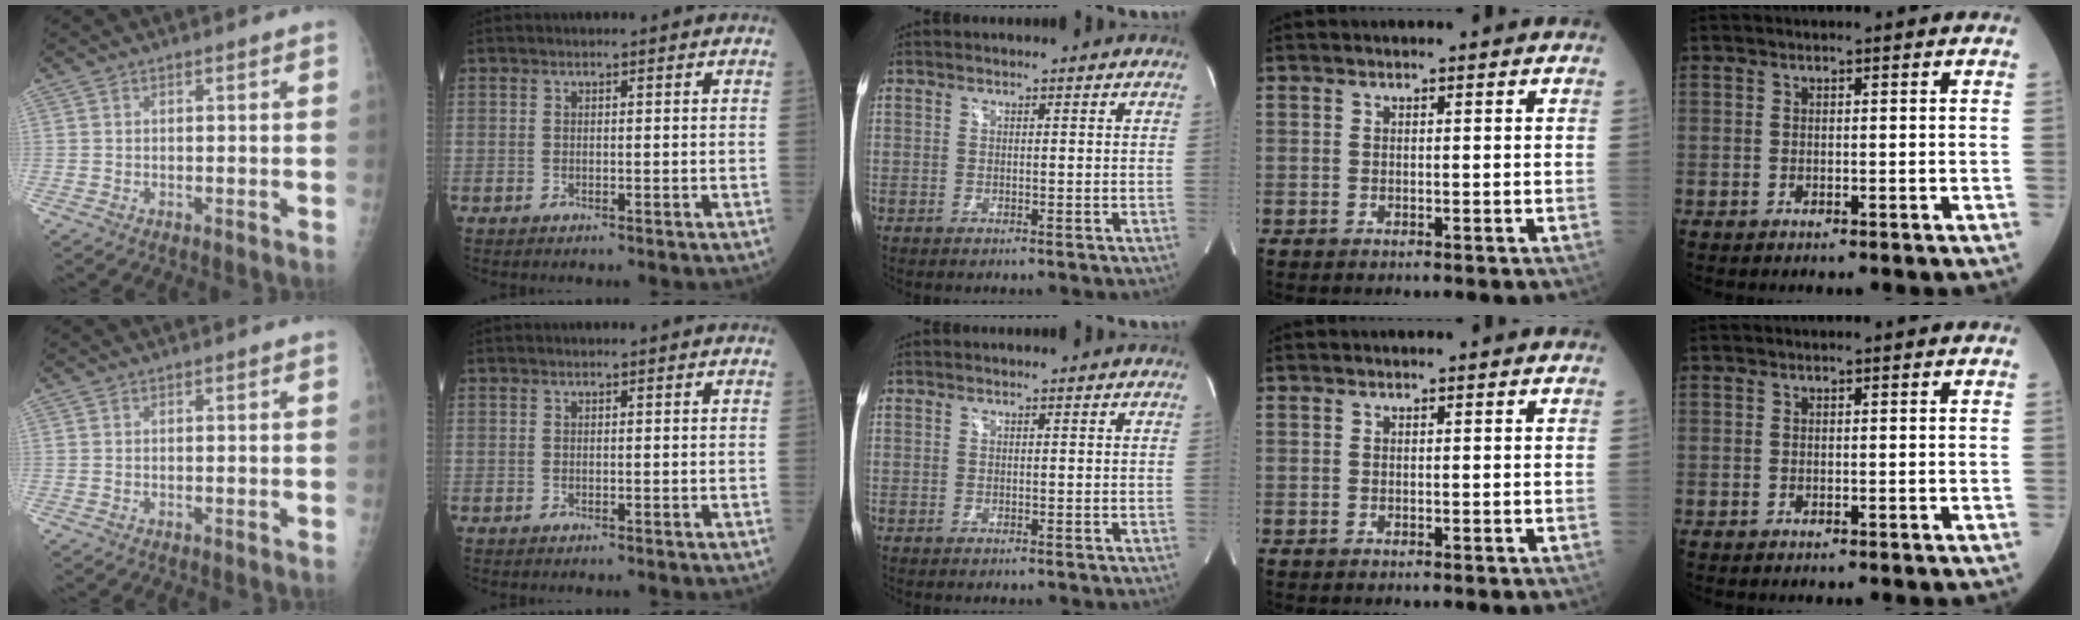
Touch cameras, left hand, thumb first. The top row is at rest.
{}